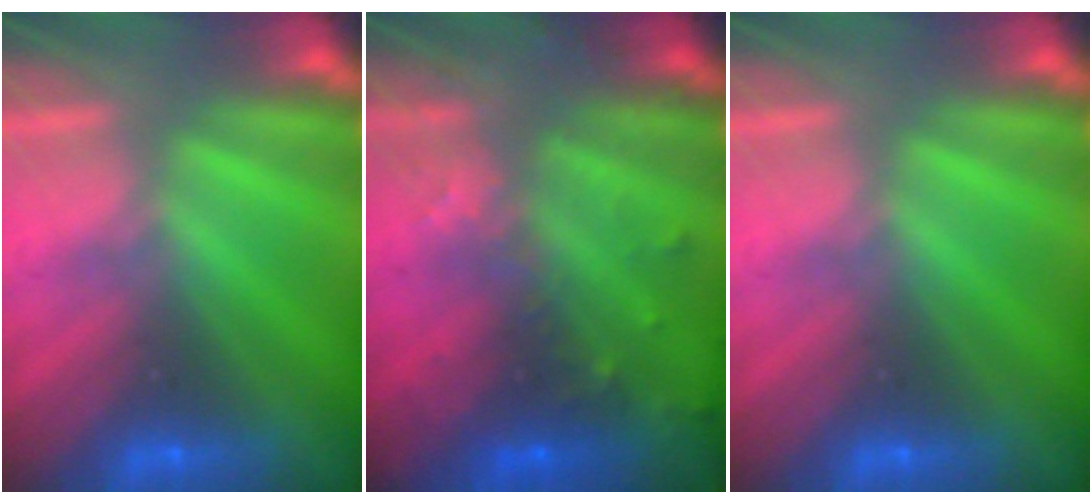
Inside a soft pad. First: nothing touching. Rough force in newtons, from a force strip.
{"total": 5.7}
{"total": 0.0}